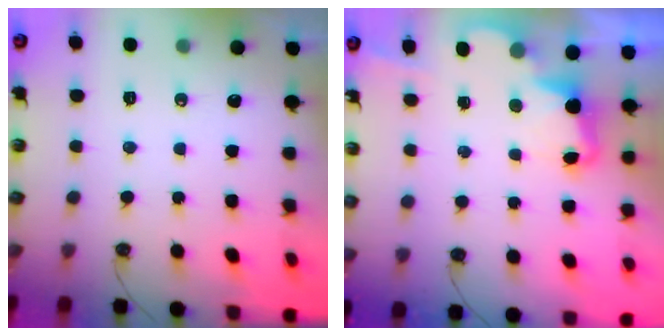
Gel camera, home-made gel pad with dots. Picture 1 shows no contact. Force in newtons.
{"total": 3.2, "press": 3.2, "slide": 0.6}